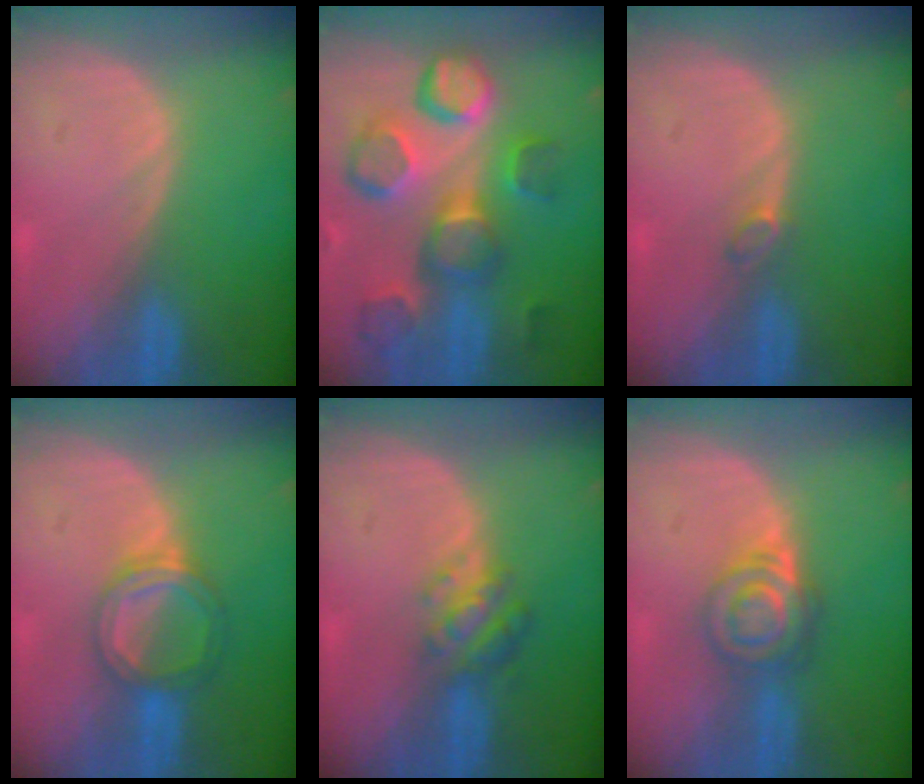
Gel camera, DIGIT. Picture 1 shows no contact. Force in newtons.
{"total": 12.2, "press": 11.0, "slide": 5.4}
{"total": 1.2, "press": 1.2, "slide": 0.4}
{"total": 5.4, "press": 5.1, "slide": 1.6}
{"total": 4.8, "press": 4.4, "slide": 1.9}
{"total": 6.5, "press": 5.5, "slide": 3.4}